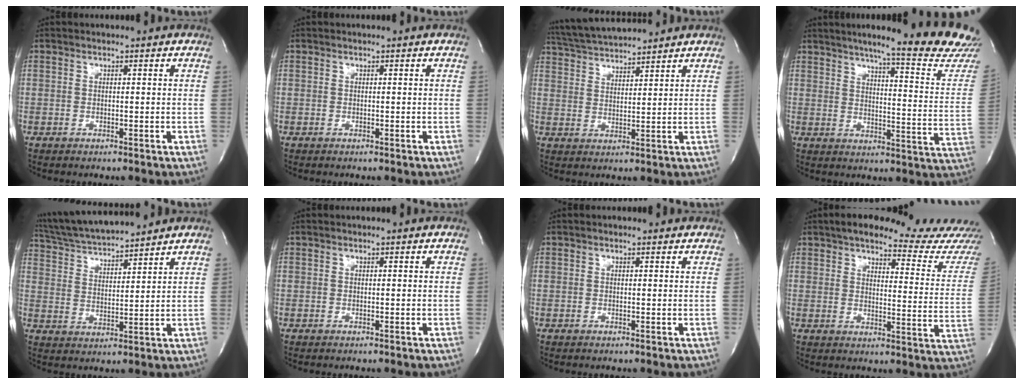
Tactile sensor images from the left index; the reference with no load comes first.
{"total": 0.0}
{"total": 8.6, "force": [8.3, -0.3, 2.3], "torque": [-0.056, 0.023, 0.149]}
{"total": 21.1, "force": [18.9, -0.5, 9.4], "torque": [-0.129, -0.099, 0.221]}
{"total": 12.4, "force": [11.6, 0.6, 4.6], "torque": [-0.090, 0.014, 0.206]}
{"total": 0.0}
{"total": 0.6, "force": [0.4, 0.4, 0.1], "torque": [-0.010, 0.002, 0.000]}
{"total": 18.8, "force": [17.4, 1.2, 7.0], "torque": [-0.082, -0.071, 0.197]}